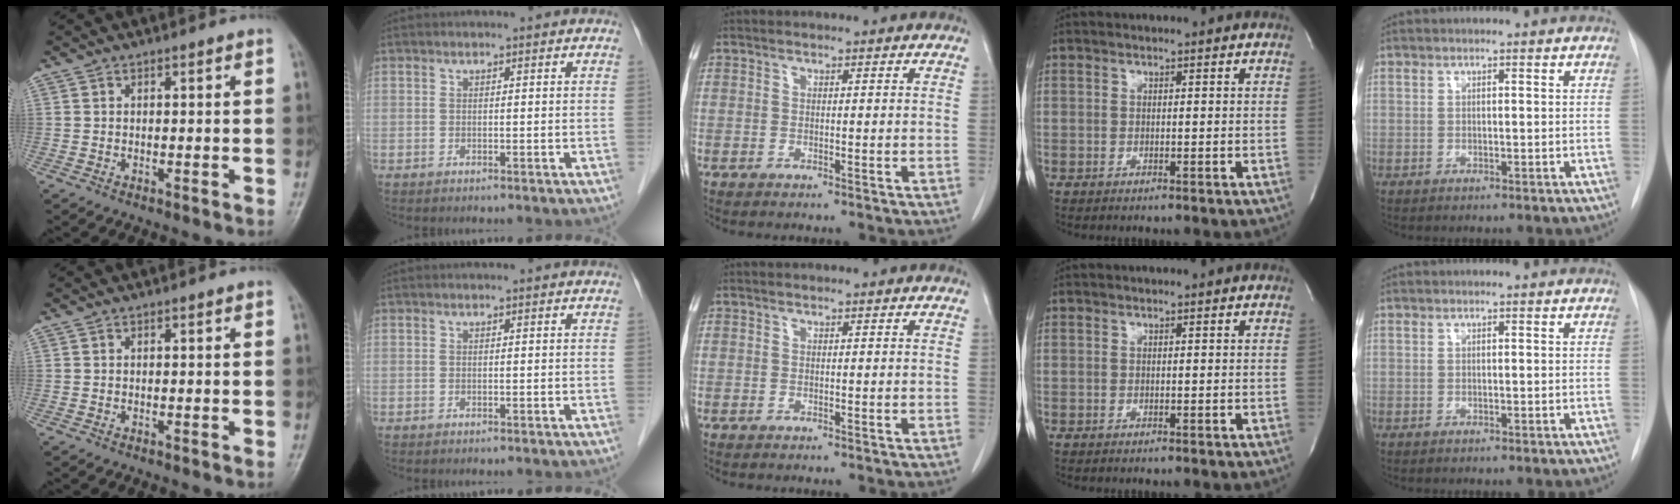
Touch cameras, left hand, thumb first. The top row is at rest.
{}